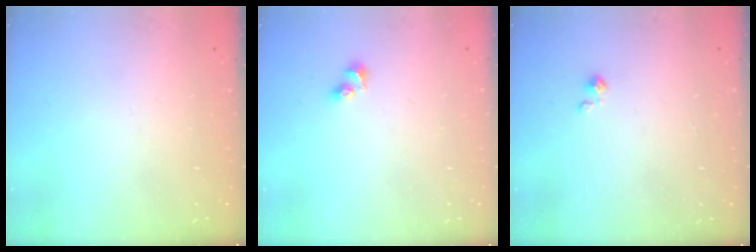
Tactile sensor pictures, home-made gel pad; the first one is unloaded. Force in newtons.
{"total": 3.5, "press": 3.1, "slide": 1.6}
{"total": 2.3, "press": 2.2, "slide": 0.3}